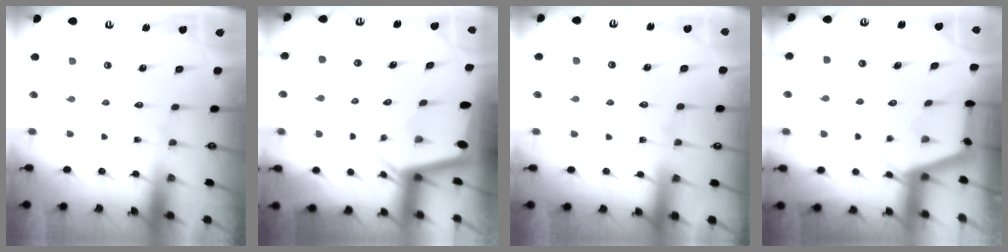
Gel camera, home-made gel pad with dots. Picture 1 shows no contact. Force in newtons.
{"total": 1.9, "press": 1.9, "slide": 0.1}
{"total": 3.3, "press": 3.3, "slide": 0.5}
{"total": 2.9, "press": 2.9, "slide": 0.3}